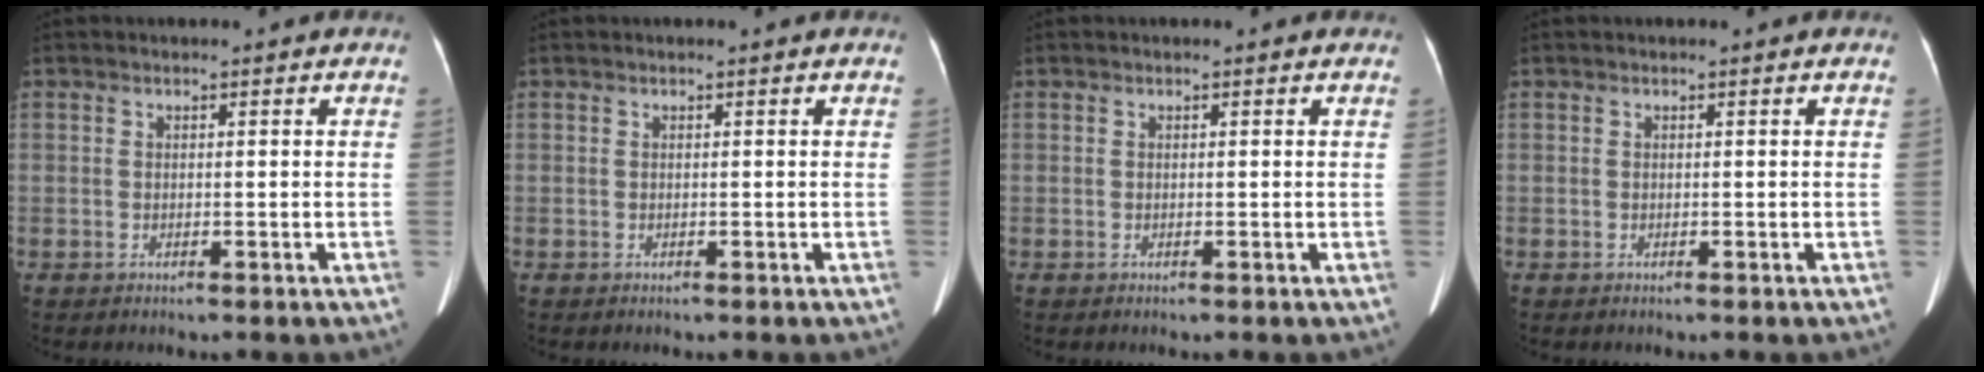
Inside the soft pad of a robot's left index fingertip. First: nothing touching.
{"total": 0.0}
{"total": 0.0}
{"total": 0.0}